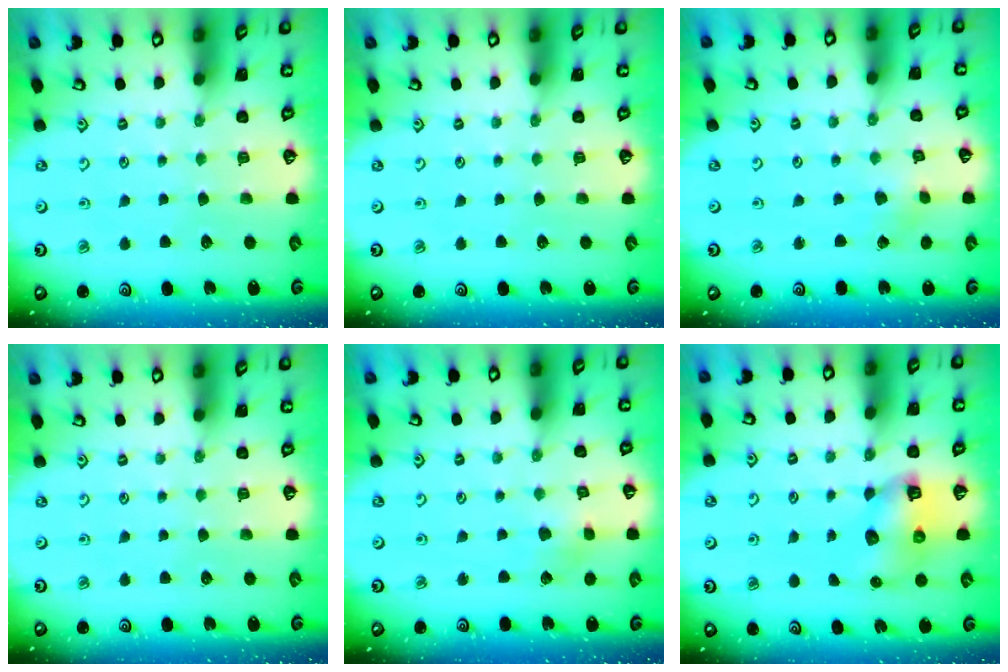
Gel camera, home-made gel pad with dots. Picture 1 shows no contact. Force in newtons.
{"total": 0.0}
{"total": 1.3, "press": 1.3, "slide": 0.2}
{"total": 0.0}
{"total": 3.5, "press": 3.4, "slide": 0.6}
{"total": 8.1, "press": 8.1, "slide": 0.9}